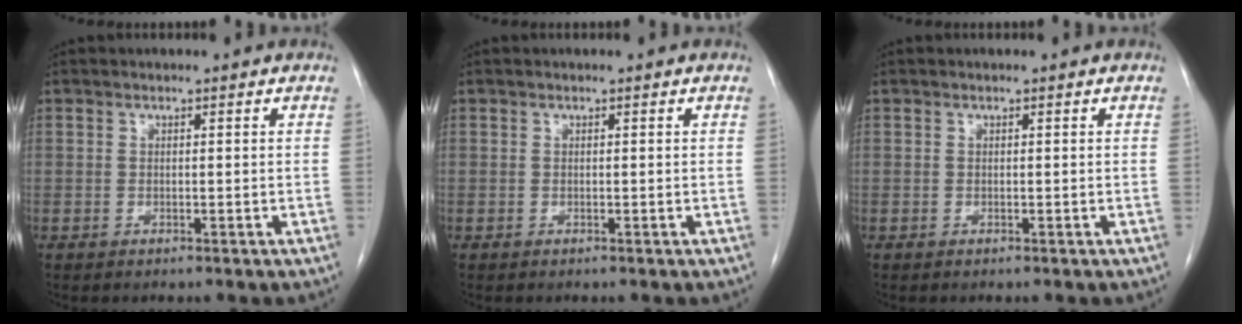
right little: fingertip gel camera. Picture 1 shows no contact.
{"total": 0.0}
{"total": 0.0}